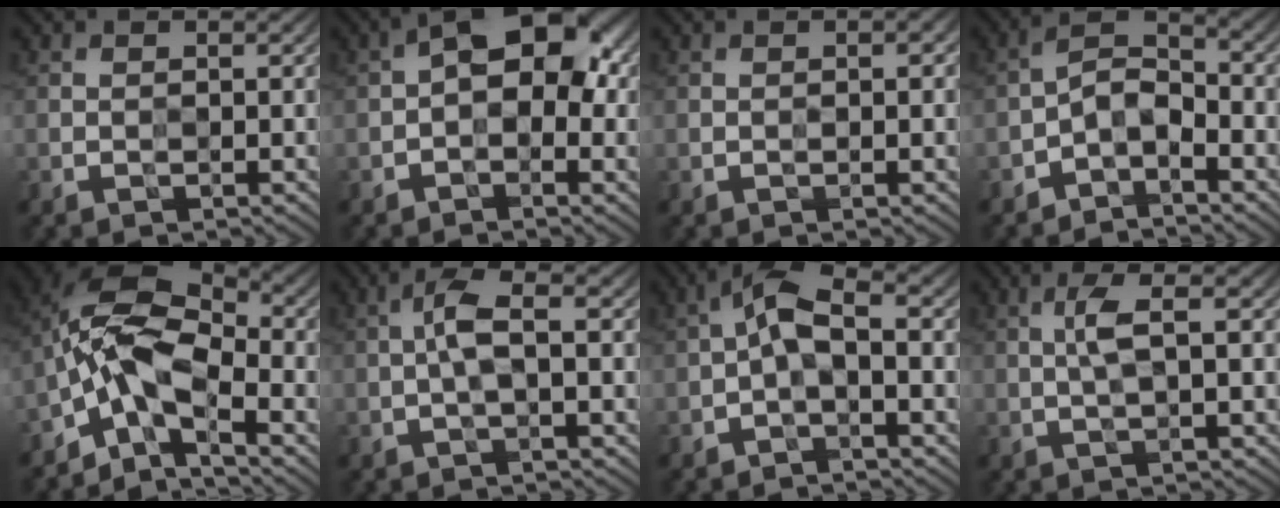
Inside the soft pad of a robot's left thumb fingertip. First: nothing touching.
{"total": 7.7, "force": [0.6, 4.5, 6.3], "torque": [-0.086, 0.021, -0.006]}
{"total": 1.4, "force": [0.1, 0.2, 1.3], "torque": [-0.022, 0.003, 0.001]}
{"total": 4.5, "force": [-2.5, 2.1, 3.1], "torque": [-0.053, 0.014, -0.062]}
{"total": 9.3, "force": [-4.1, 4.4, 7.1], "torque": [-0.133, 0.008, -0.097]}
{"total": 3.3, "force": [0.0, 0.7, 3.2], "torque": [-0.070, 0.013, -0.006]}
{"total": 4.5, "force": [-0.4, 1.8, 4.1], "torque": [-0.084, 0.016, -0.020]}
{"total": 2.8, "force": [0.7, 0.3, 2.7], "torque": [-0.059, 0.009, 0.008]}